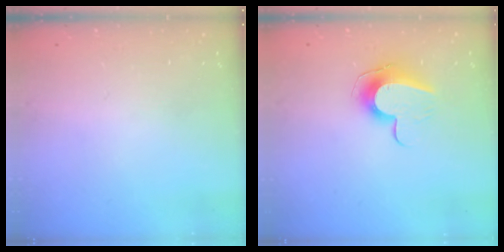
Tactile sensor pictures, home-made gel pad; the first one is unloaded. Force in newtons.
{"total": 9.8, "press": 9.8, "slide": 0.5}